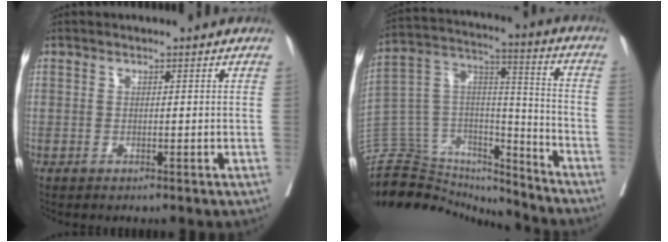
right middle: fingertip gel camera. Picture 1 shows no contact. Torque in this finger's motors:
{"motor_torque": [0.47, -1.67, 0.43, 0.07]}